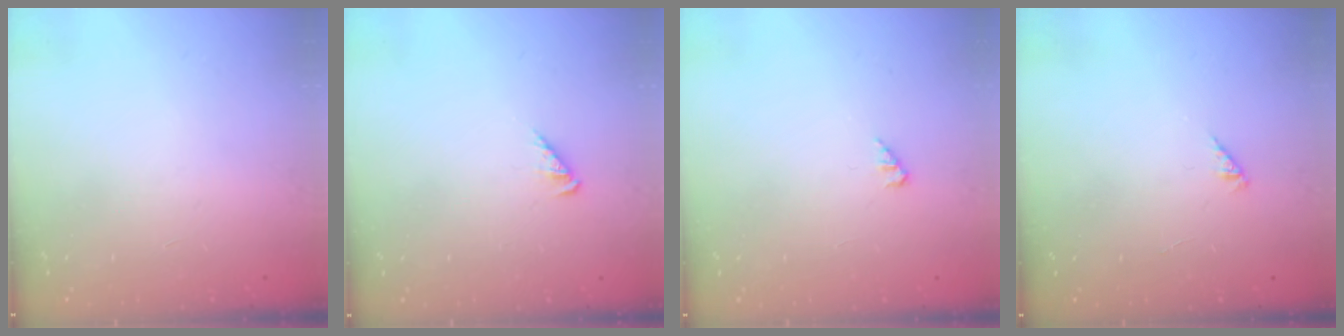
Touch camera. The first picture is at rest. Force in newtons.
{"total": 3.4, "press": 3.3, "slide": 0.6}
{"total": 0.9, "press": 0.9, "slide": 0.2}
{"total": 0.0}